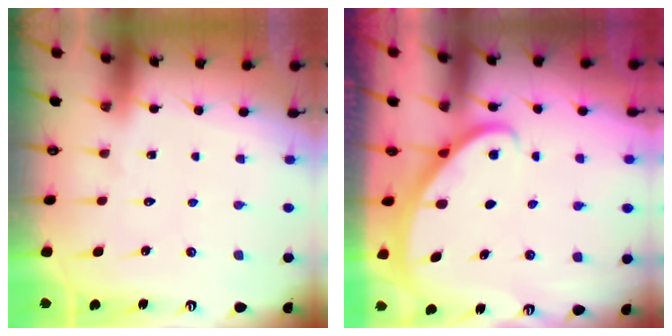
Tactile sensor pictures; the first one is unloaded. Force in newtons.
{"total": 1.8, "press": 1.8, "slide": 0.1}